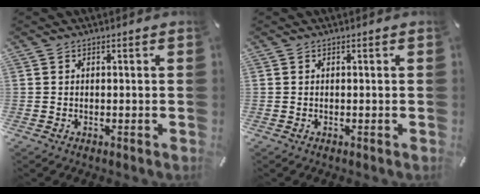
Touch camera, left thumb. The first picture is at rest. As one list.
[{"total": 0.0}]